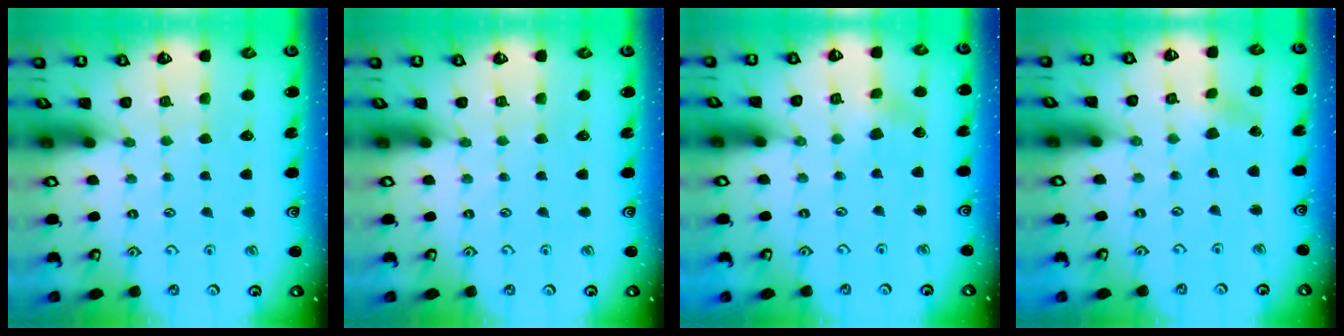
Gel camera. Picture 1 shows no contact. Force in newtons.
{"total": 0.0}
{"total": 4.0, "press": 3.9, "slide": 0.4}
{"total": 2.0, "press": 1.9, "slide": 0.6}